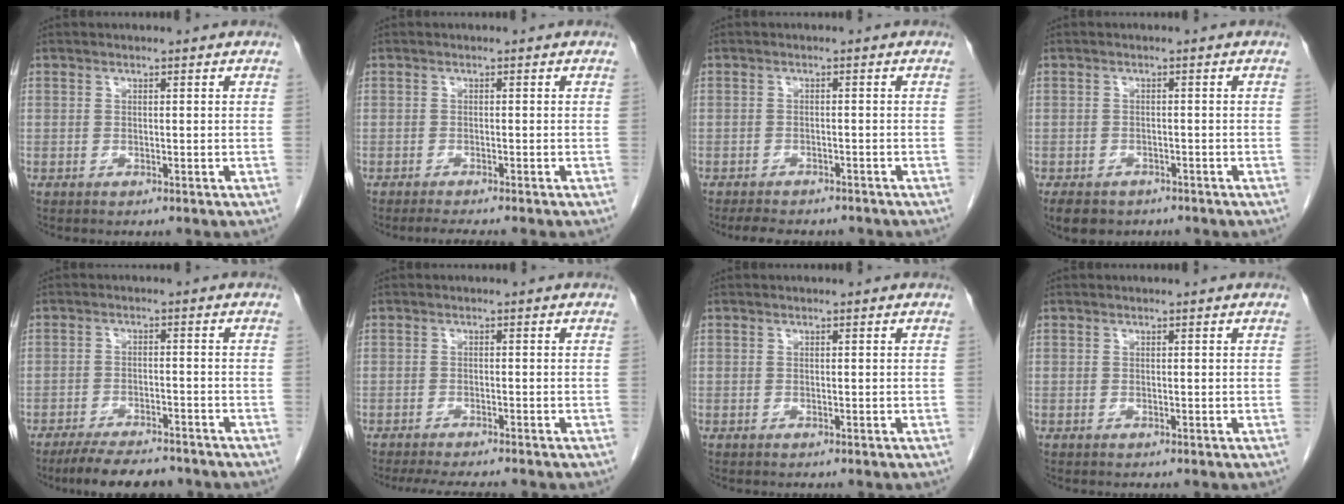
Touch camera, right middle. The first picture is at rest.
{"total": 3.3, "force": [-2.9, -0.3, 1.7], "torque": [-0.022, -0.007, -0.043]}
{"total": 7.0, "force": [-6.1, 2.2, 2.7], "torque": [-0.042, -0.003, -0.078]}
{"total": 7.0, "force": [-5.1, 4.0, 2.7], "torque": [-0.047, -0.004, -0.070]}
{"total": 9.1, "force": [-8.1, 2.0, 3.8], "torque": [-0.057, -0.009, -0.123]}
{"total": 7.0, "force": [-6.1, 0.6, 3.3], "torque": [-0.043, -0.016, -0.092]}
{"total": 0.0}
{"total": 0.0}